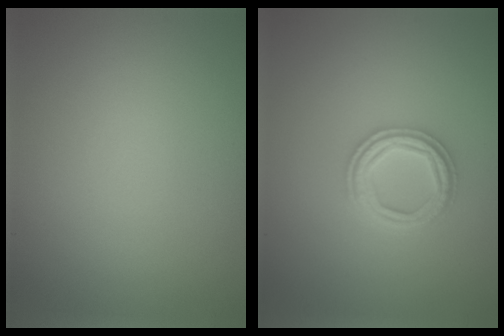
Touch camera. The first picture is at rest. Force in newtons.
{"total": 2.9, "press": 2.9, "slide": 0.6}